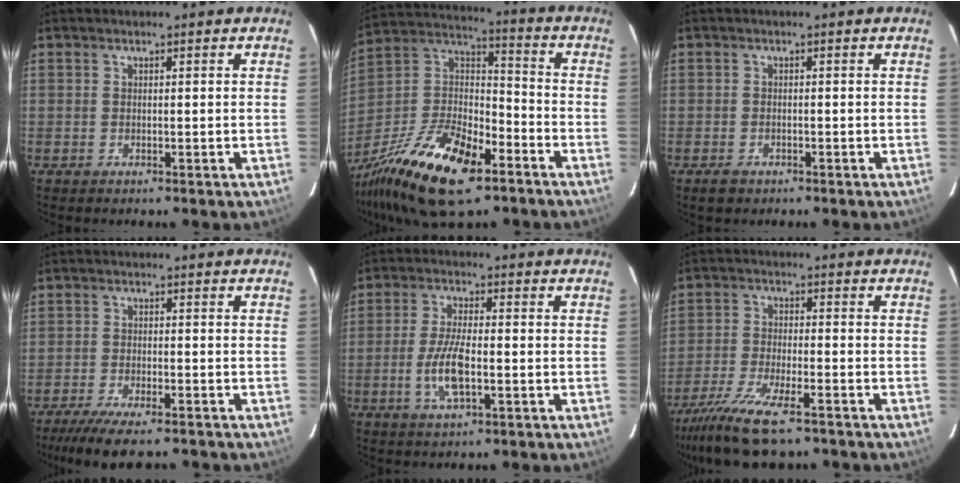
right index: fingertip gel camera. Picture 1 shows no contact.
{"total": 23.7, "force": [-13.9, 9.9, 16.4], "torque": [-0.338, -0.016, -0.249]}
{"total": 2.3, "force": [-1.6, 1.4, 0.9], "torque": [-0.021, -0.001, -0.024]}
{"total": 10.4, "force": [-8.5, 2.2, 5.6], "torque": [-0.128, -0.028, -0.142]}
{"total": 7.7, "force": [-2.1, 2.5, 6.9], "torque": [-0.146, -0.003, -0.041]}
{"total": 12.9, "force": [-9.8, 3.3, 7.8], "torque": [-0.184, -0.038, -0.180]}